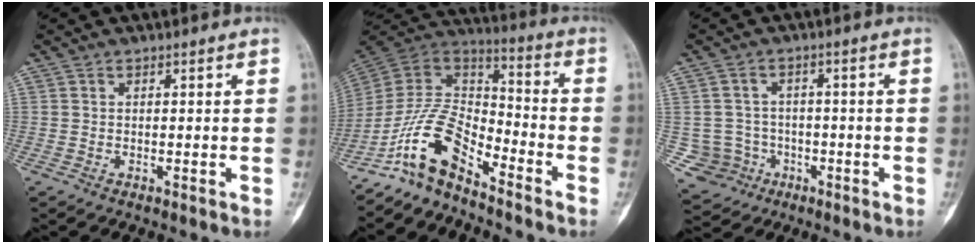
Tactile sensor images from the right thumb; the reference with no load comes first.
{"total": 12.5, "force": [-8.9, 5.1, 7.1], "torque": [-0.126, 0.093, -0.178]}
{"total": 6.8, "force": [-1.8, 6.6, 0.7], "torque": [0.002, 0.020, -0.022]}